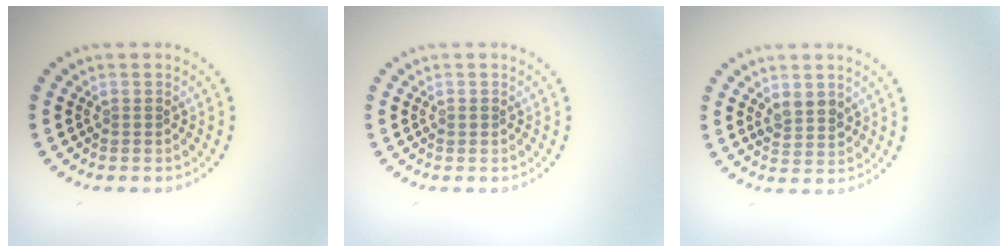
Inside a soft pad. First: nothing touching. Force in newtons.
{"total": 0.6, "press": 0.6, "slide": 0.2}
{"total": 1.9, "press": 1.8, "slide": 0.6}